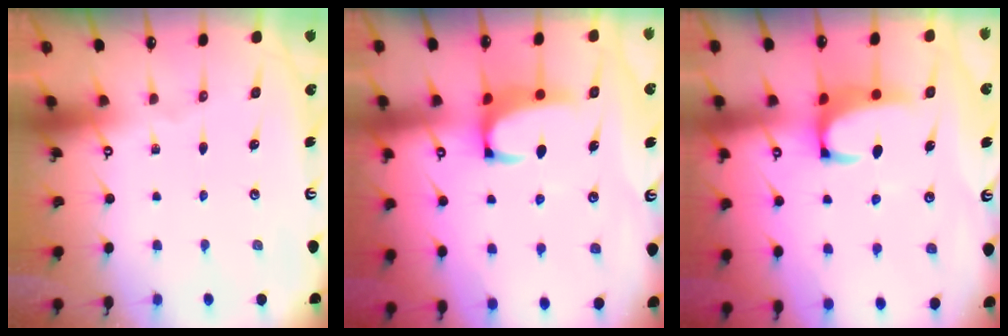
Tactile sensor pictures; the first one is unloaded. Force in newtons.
{"total": 2.2, "press": 2.0, "slide": 0.9}
{"total": 2.5, "press": 2.3, "slide": 0.9}